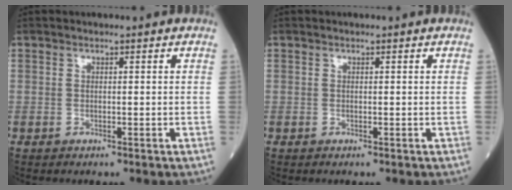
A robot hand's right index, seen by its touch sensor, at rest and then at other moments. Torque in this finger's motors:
{"motor_torque": [0.00, 0.00, 0.00, 0.00]}